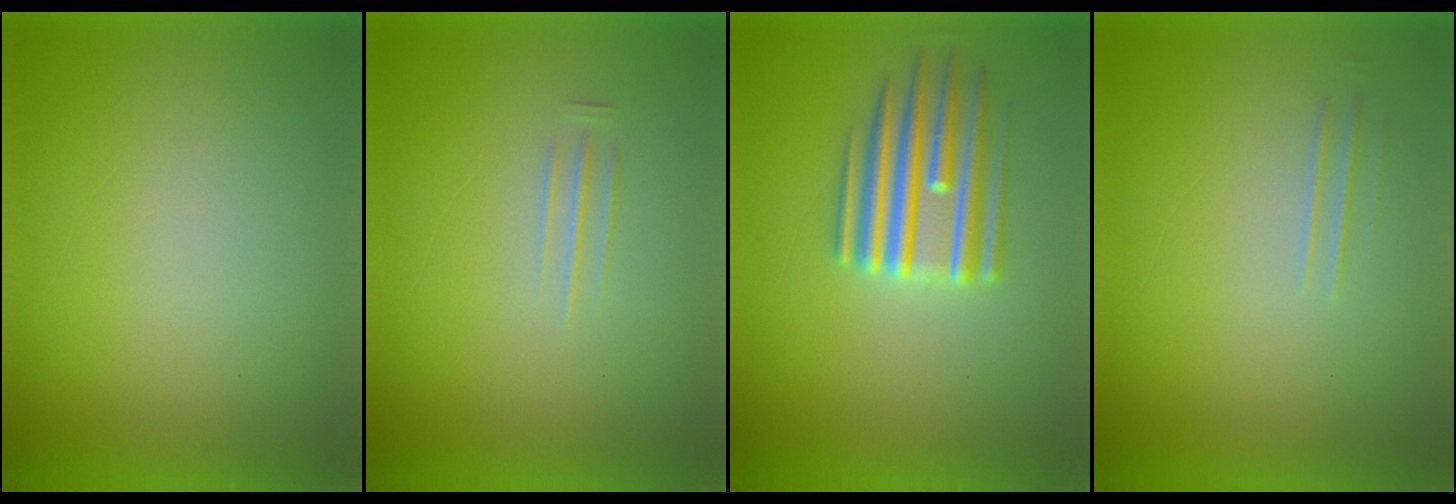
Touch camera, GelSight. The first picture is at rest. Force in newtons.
{"total": 1.4}
{"total": 5.6}
{"total": 1.7}